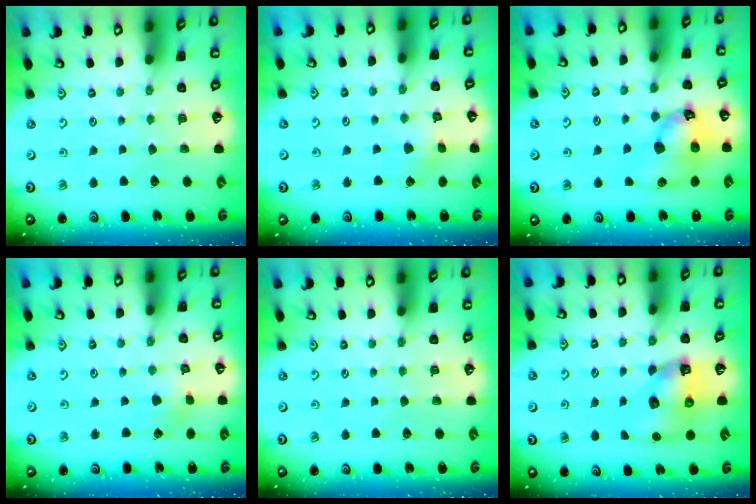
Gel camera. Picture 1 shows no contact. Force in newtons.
{"total": 2.4, "press": 2.4, "slide": 0.2}
{"total": 13.9, "press": 13.8, "slide": 1.0}
{"total": 2.4, "press": 2.4, "slide": 0.2}
{"total": 0.0}
{"total": 8.8, "press": 8.7, "slide": 1.4}